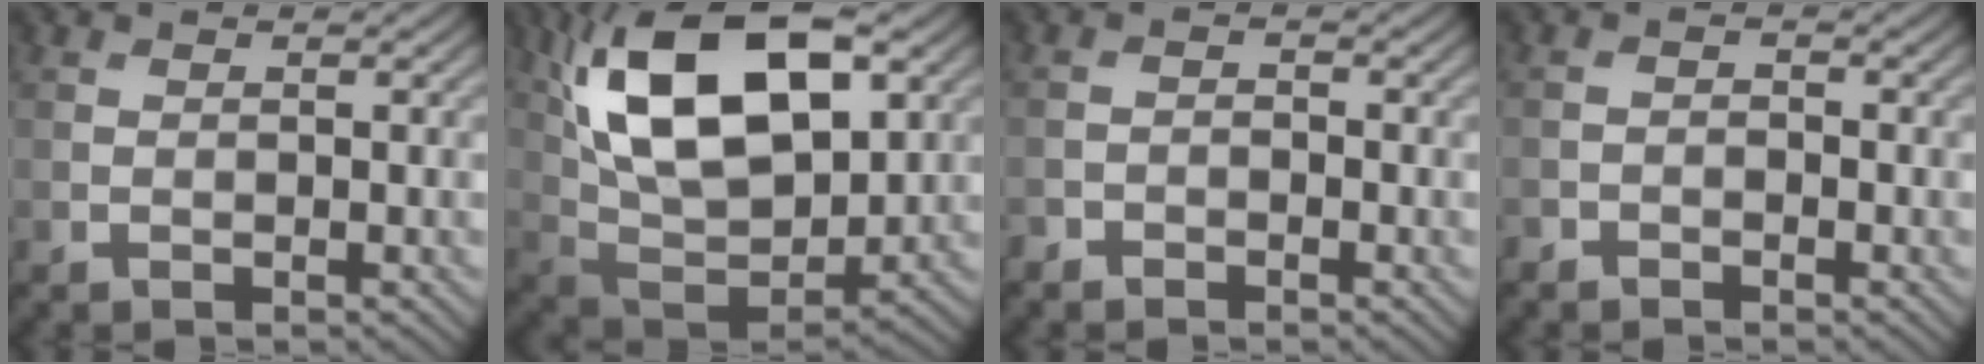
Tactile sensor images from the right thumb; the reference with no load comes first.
{"total": 18.4, "force": [6.5, 9.6, 14.3], "torque": [-0.283, 0.029, 0.105]}
{"total": 1.4, "force": [-1.2, 0.6, 0.3], "torque": [-0.005, 0.001, -0.028]}
{"total": 1.2, "force": [-1.1, 0.5, 0.3], "torque": [-0.006, 0.000, -0.024]}